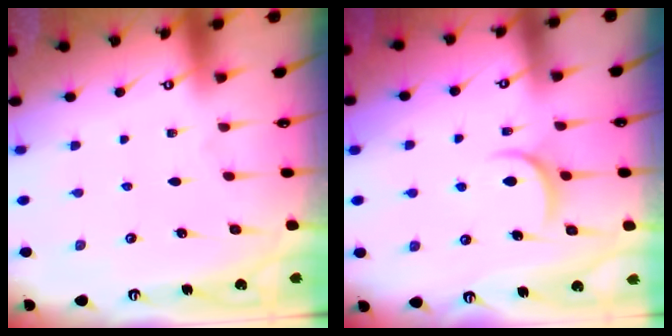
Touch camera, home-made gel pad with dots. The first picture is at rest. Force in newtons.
{"total": 4.9, "press": 4.8, "slide": 0.8}